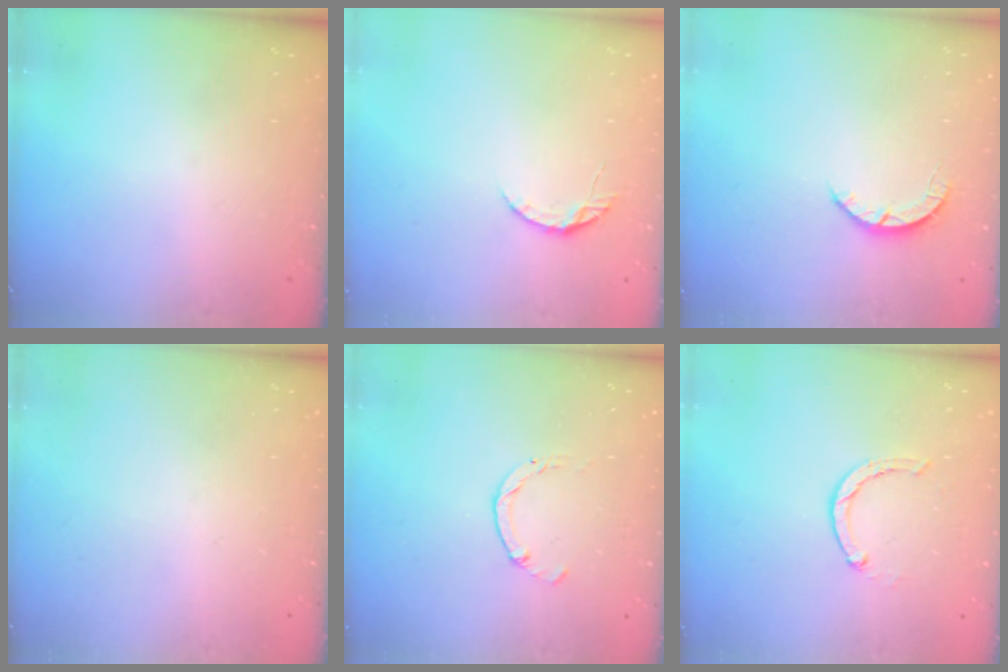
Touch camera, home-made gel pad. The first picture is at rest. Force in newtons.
{"total": 3.8, "press": 3.8, "slide": 0.4}
{"total": 2.5, "press": 2.4, "slide": 0.4}
{"total": 0.0}
{"total": 0.0}
{"total": 1.7, "press": 1.6, "slide": 0.3}